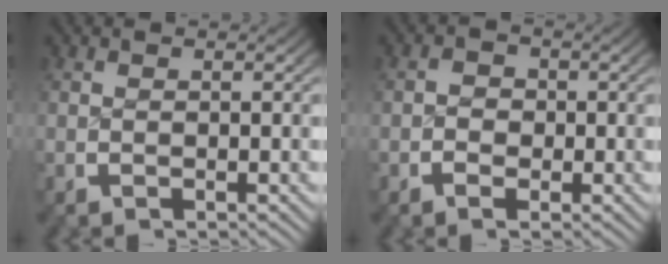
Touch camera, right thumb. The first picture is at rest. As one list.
[{"total": 1.6, "force": [-0.3, 1.2, 1.0], "torque": [-0.015, -0.003, -0.009]}]